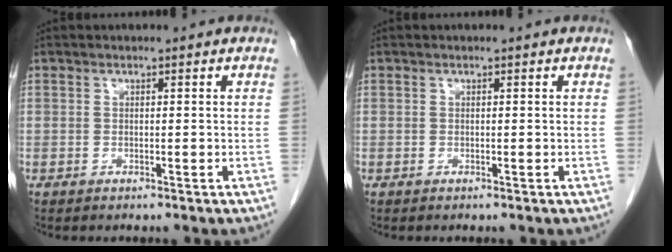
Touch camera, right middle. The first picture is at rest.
{"total": 0.0}